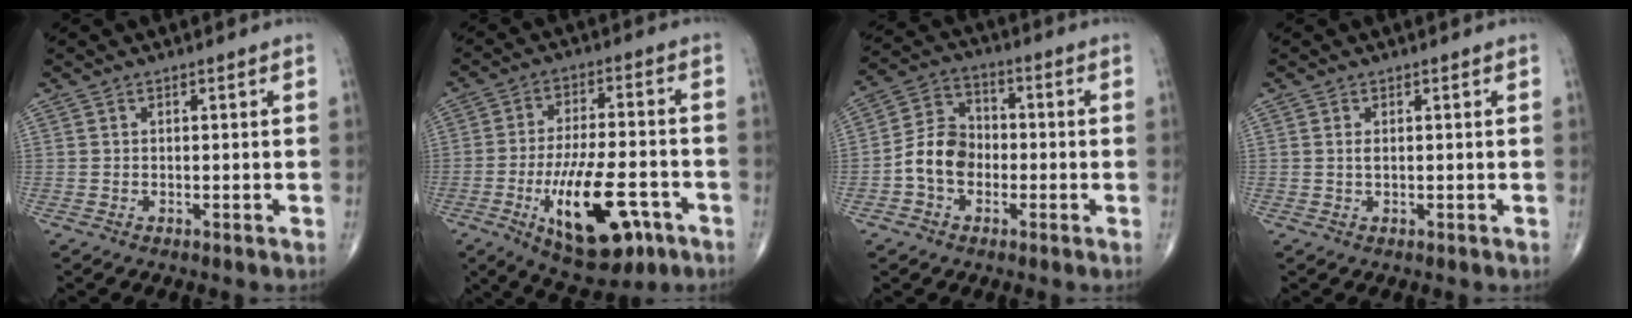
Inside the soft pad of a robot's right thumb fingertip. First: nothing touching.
{"total": 17.2, "force": [-6.8, 7.1, 14.0], "torque": [-0.226, 0.021, -0.096]}
{"total": 8.8, "force": [-2.0, 6.7, 5.3], "torque": [-0.082, 0.034, -0.051]}
{"total": 1.0, "force": [0.2, 0.4, 0.9], "torque": [-0.018, -0.001, 0.004]}